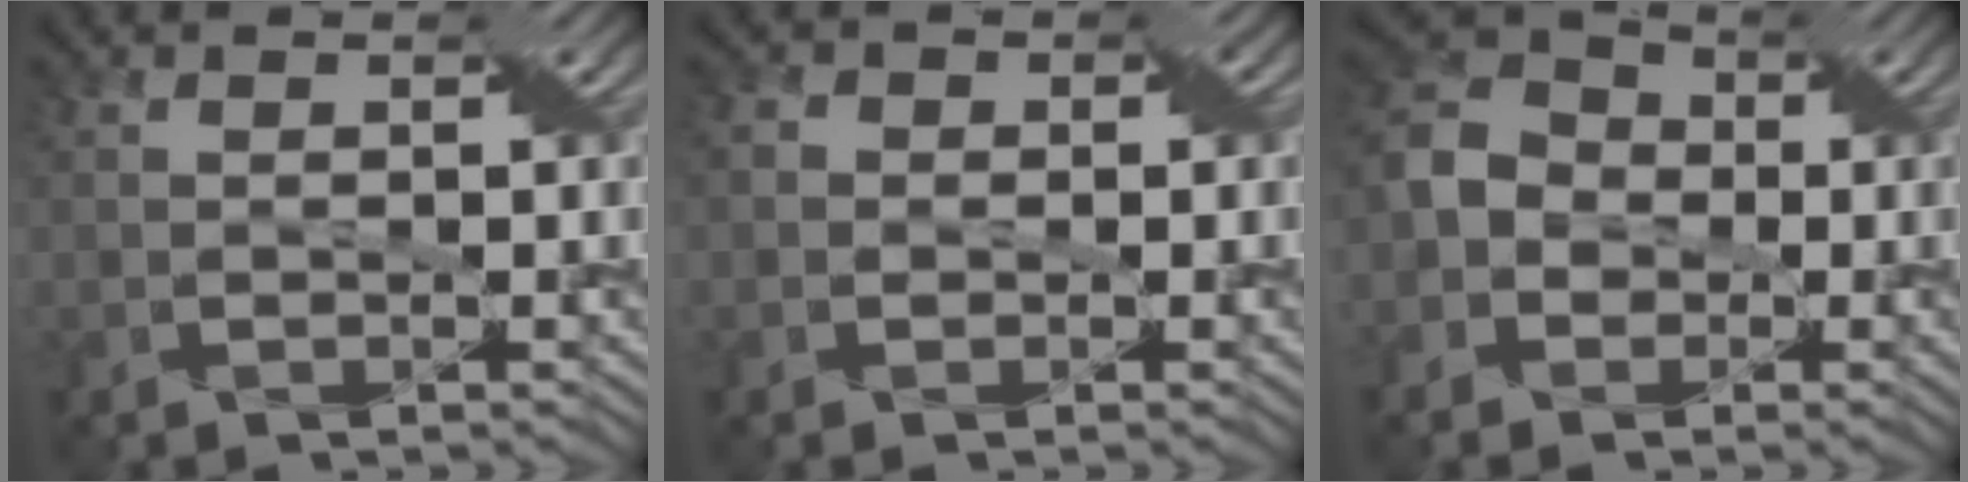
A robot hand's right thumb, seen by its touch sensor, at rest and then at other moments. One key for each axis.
{"total": 2.9, "fx": 0.1, "fy": 2.7, "fz": 1.1, "tx": -0.009, "ty": 0.010, "tz": -0.021}
{"total": 5.7, "fx": -1.4, "fy": 5.0, "fz": 2.4, "tx": -0.069, "ty": 0.009, "tz": -0.046}